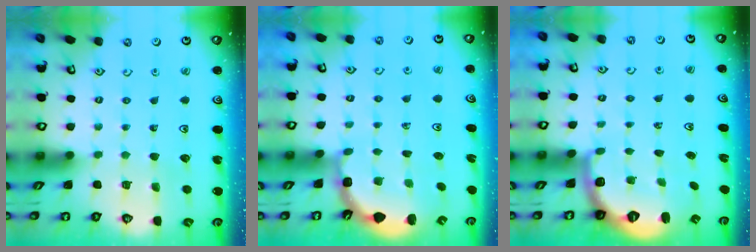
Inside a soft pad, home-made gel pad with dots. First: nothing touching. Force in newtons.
{"total": 2.8, "press": 2.8, "slide": 0.6}
{"total": 2.7, "press": 1.7, "slide": 2.1}